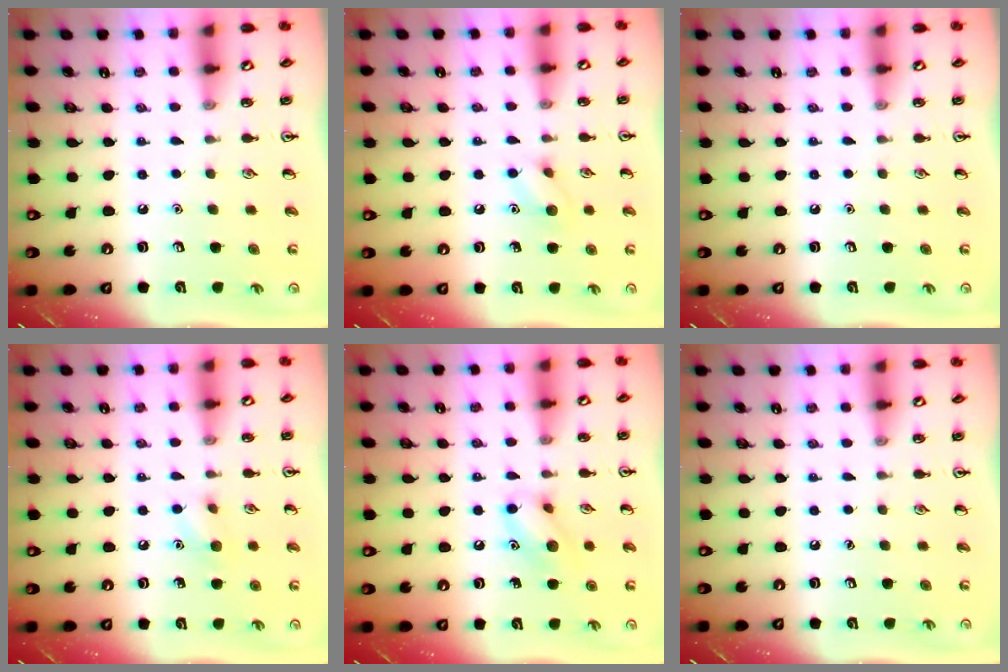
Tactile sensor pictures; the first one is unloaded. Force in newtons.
{"total": 6.9, "press": 6.8, "slide": 1.3}
{"total": 0.0}
{"total": 6.6, "press": 6.3, "slide": 2.0}
{"total": 9.5, "press": 9.5, "slide": 0.8}
{"total": 0.0}